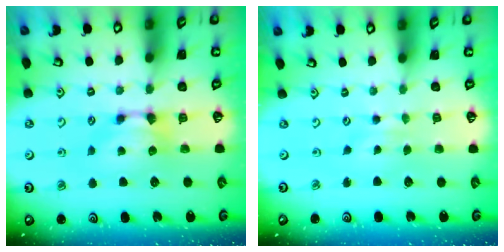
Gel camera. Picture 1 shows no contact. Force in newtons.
{"total": 2.2, "press": 2.1, "slide": 0.4}